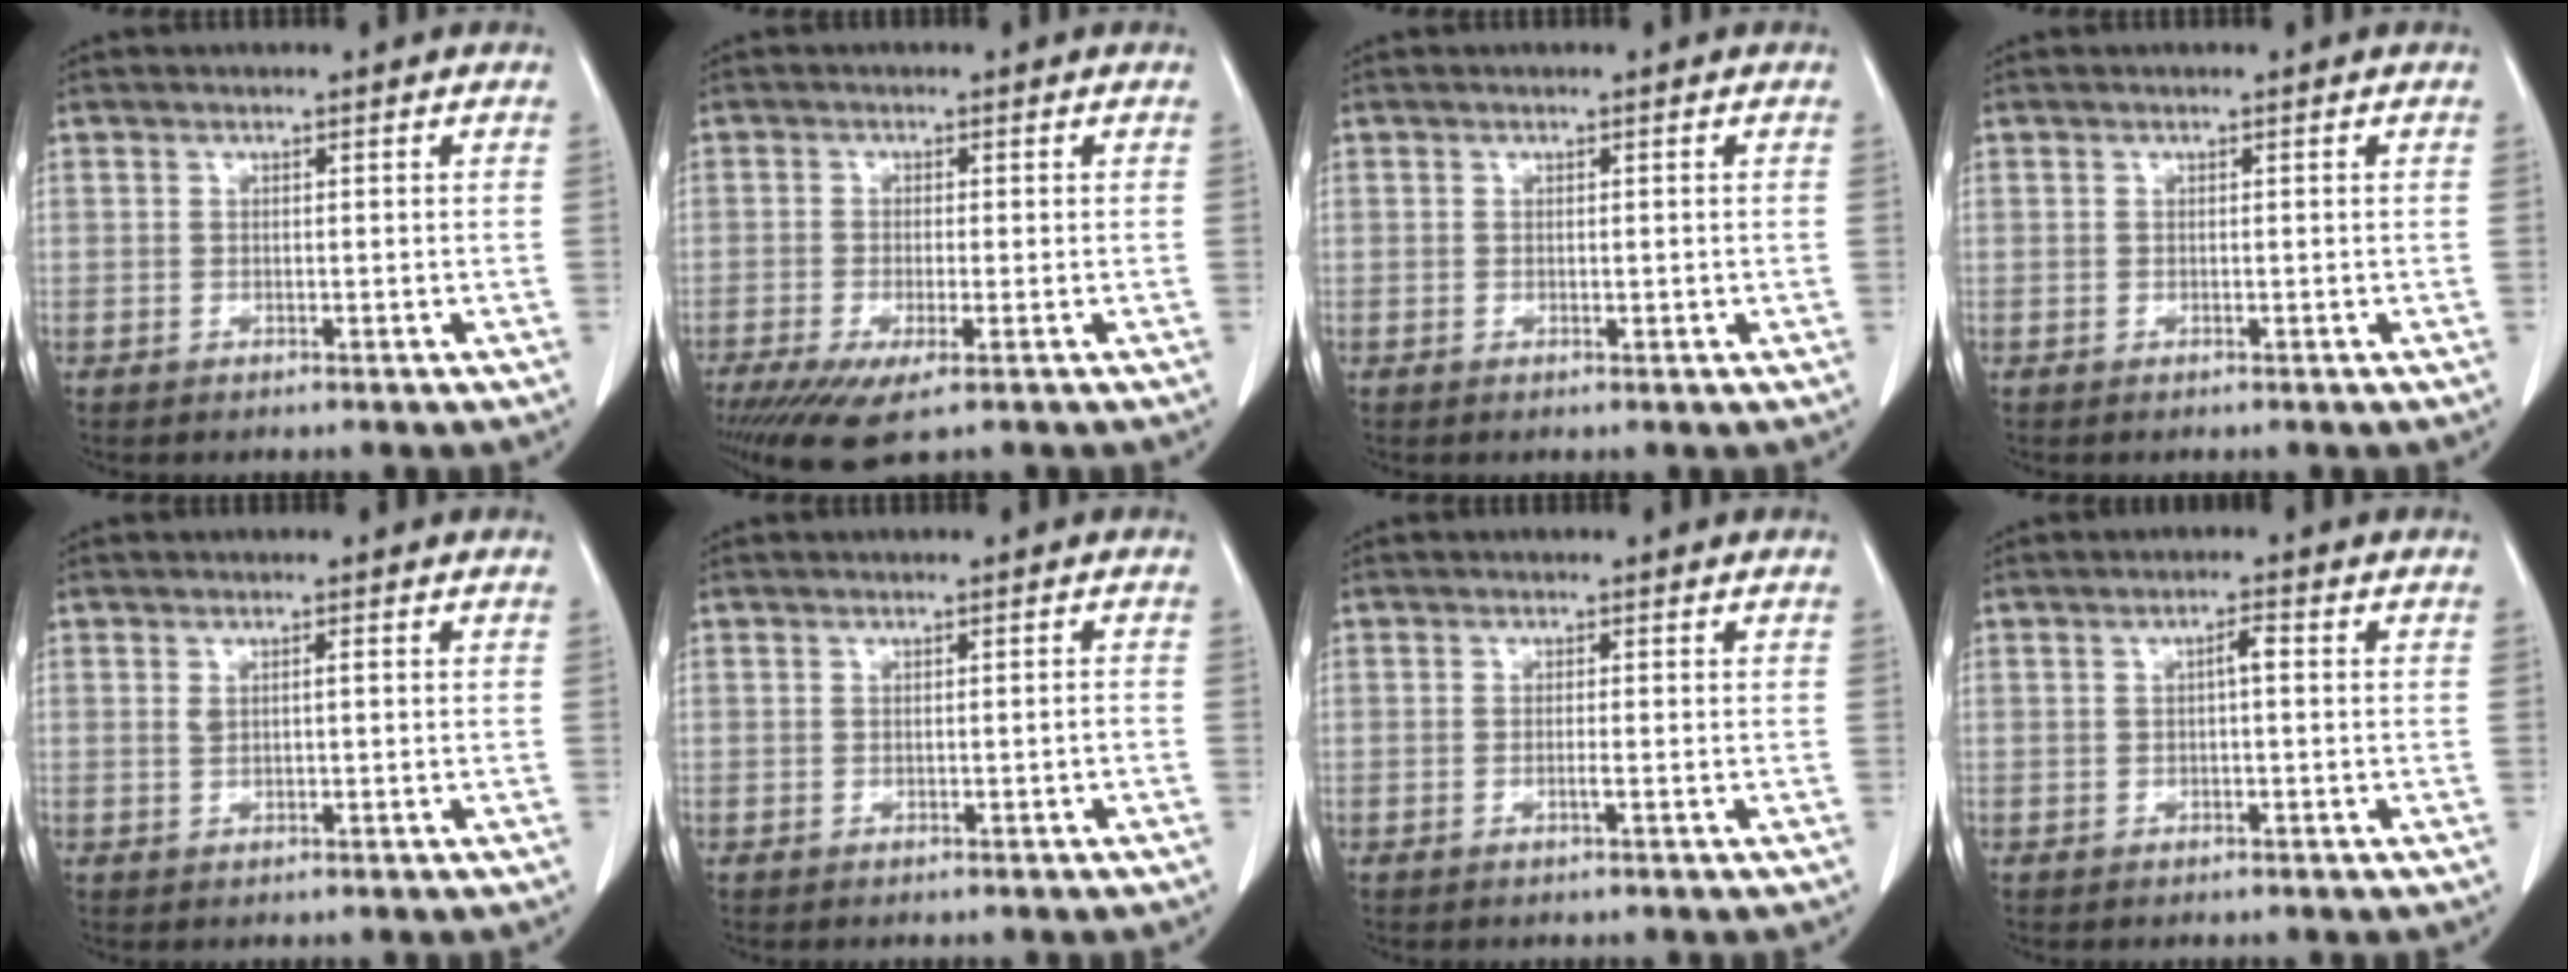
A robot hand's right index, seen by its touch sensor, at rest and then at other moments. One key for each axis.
{"total": 6.7, "fx": -3.9, "fy": 1.2, "fz": 5.3, "tx": -0.089, "ty": -0.019, "tz": -0.065}
{"total": 0.6, "fx": 0.0, "fy": 0.2, "fz": 0.6, "tx": -0.006, "ty": 0.000, "tz": 0.003}
{"total": 0.0}
{"total": 1.5, "fx": 0.4, "fy": 0.4, "fz": 1.4, "tx": -0.025, "ty": 0.010, "tz": 0.011}
{"total": 0.5, "fx": -0.3, "fy": 0.0, "fz": 0.4, "tx": -0.009, "ty": 0.000, "tz": -0.002}
{"total": 0.8, "fx": -0.3, "fy": -0.2, "fz": 0.8, "tx": -0.011, "ty": 0.003, "tz": -0.005}
{"total": 1.8, "fx": 0.1, "fy": 0.3, "fz": 1.8, "tx": -0.029, "ty": 0.005, "tz": 0.002}